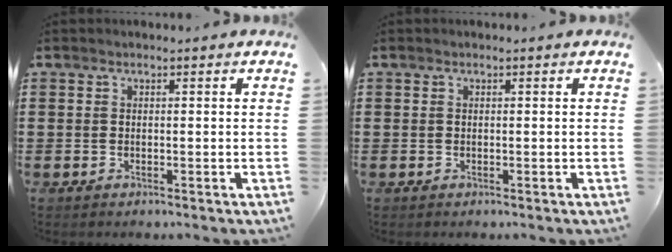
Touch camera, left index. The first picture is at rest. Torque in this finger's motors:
{"motor_torque": [0.08, -0.03, 0.00, 0.00]}